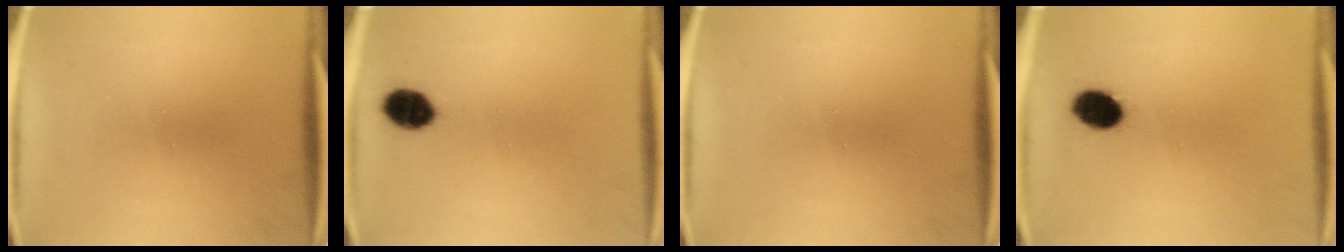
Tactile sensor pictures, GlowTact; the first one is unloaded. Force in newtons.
{"total": 6.3}
{"total": 0.0}
{"total": 6.6}